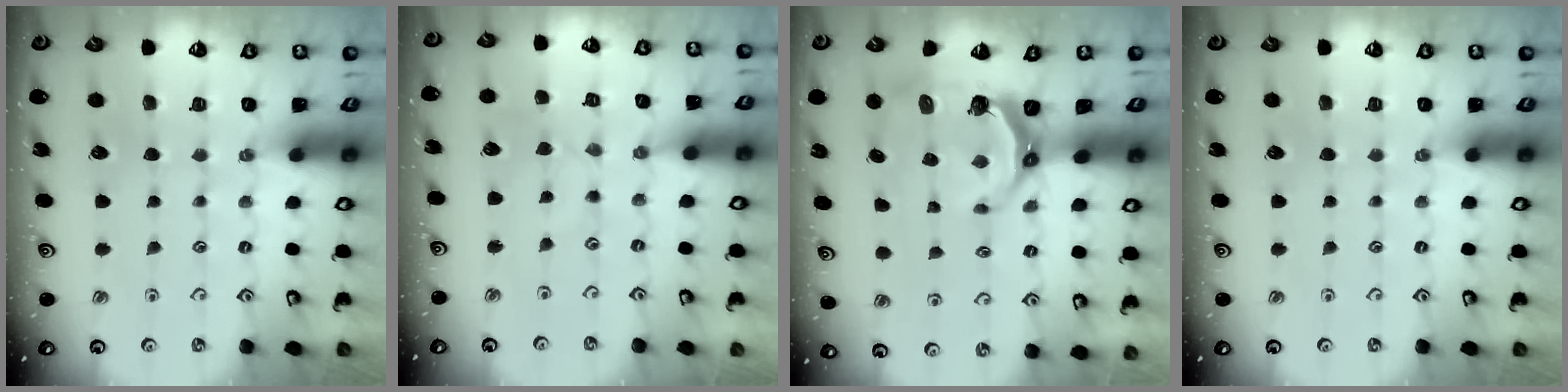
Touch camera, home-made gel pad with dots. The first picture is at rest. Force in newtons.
{"total": 0.6, "press": 0.5, "slide": 0.2}
{"total": 5.7, "press": 4.2, "slide": 3.8}
{"total": 0.0}